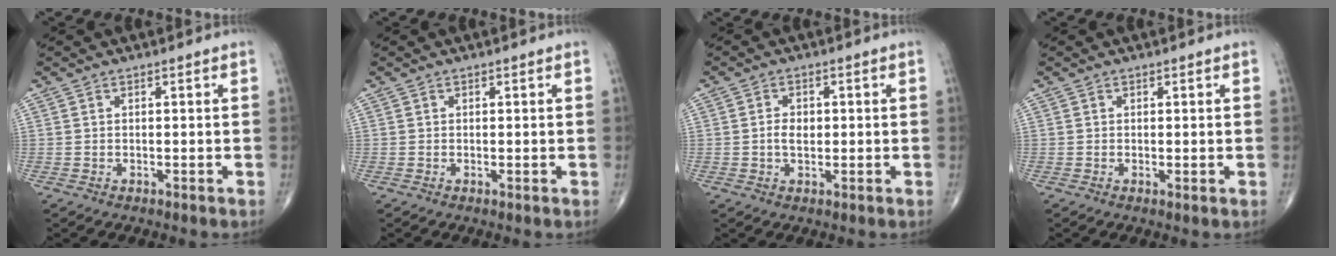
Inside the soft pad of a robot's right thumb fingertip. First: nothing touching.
{"total": 0.0}
{"total": 3.1, "force": [0.0, 2.0, 2.3], "torque": [-0.039, 0.003, -0.001]}
{"total": 0.6, "force": [0.1, 0.1, 0.6], "torque": [-0.014, -0.004, 0.000]}